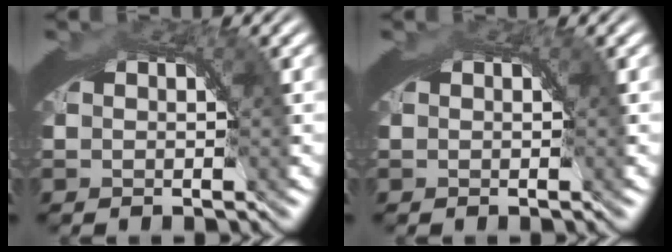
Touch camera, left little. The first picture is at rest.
{"total": 0.0}